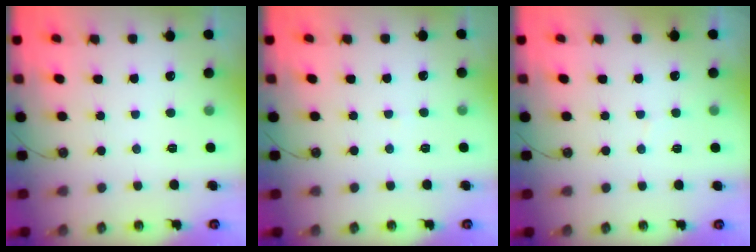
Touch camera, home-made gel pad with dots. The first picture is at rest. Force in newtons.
{"total": 4.5, "press": 4.5, "slide": 0.3}
{"total": 3.6, "press": 3.5, "slide": 0.9}